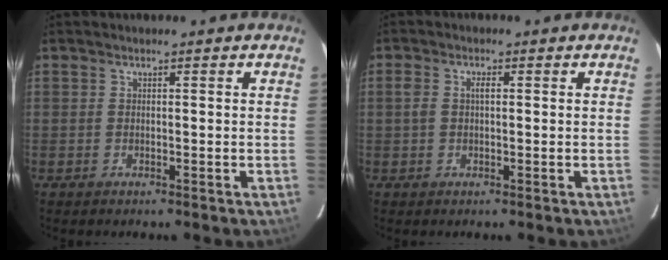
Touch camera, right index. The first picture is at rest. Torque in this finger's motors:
{"motor_torque": [0.07, -0.03, 0.06, 0.04]}